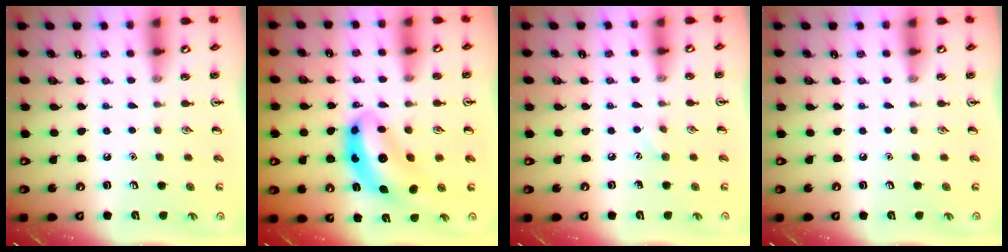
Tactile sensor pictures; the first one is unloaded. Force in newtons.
{"total": 9.6, "press": 9.0, "slide": 3.3}
{"total": 3.9, "press": 3.7, "slide": 1.3}
{"total": 0.0}